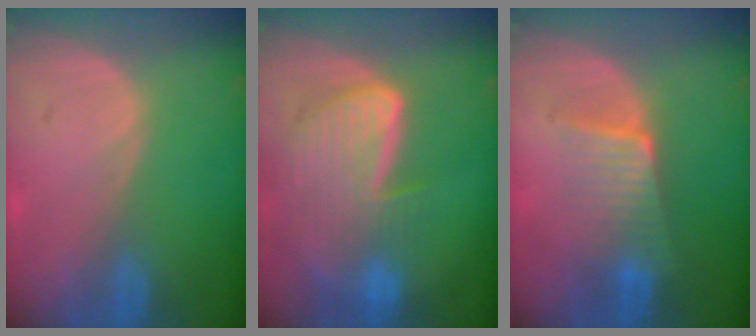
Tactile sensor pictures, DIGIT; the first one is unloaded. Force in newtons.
{"total": 9.3, "press": 8.1, "slide": 4.6}
{"total": 6.4, "press": 5.8, "slide": 2.9}